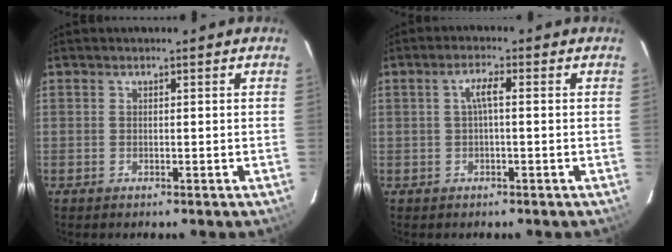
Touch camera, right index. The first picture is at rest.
{"total": 2.7, "force": [0.0, 0.5, 2.6], "torque": [-0.053, 0.009, 0.001]}